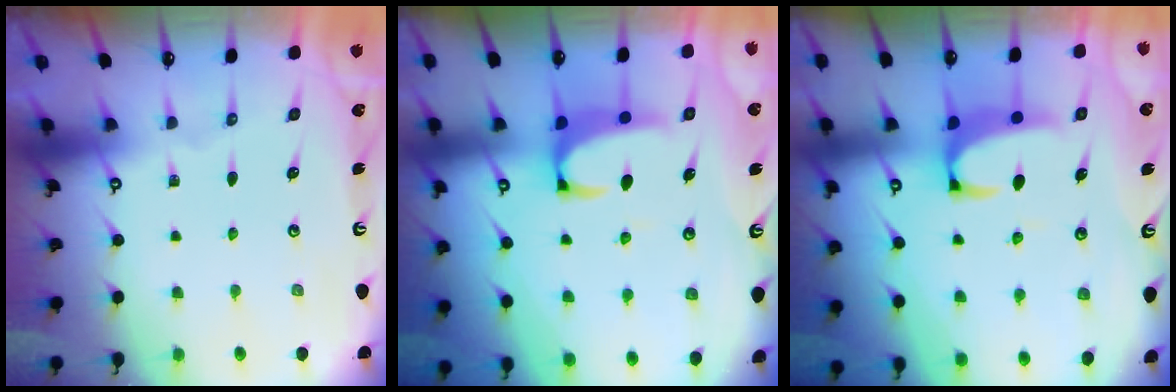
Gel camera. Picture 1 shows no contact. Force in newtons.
{"total": 2.2, "press": 2.0, "slide": 0.9}
{"total": 2.2, "press": 2.0, "slide": 0.9}